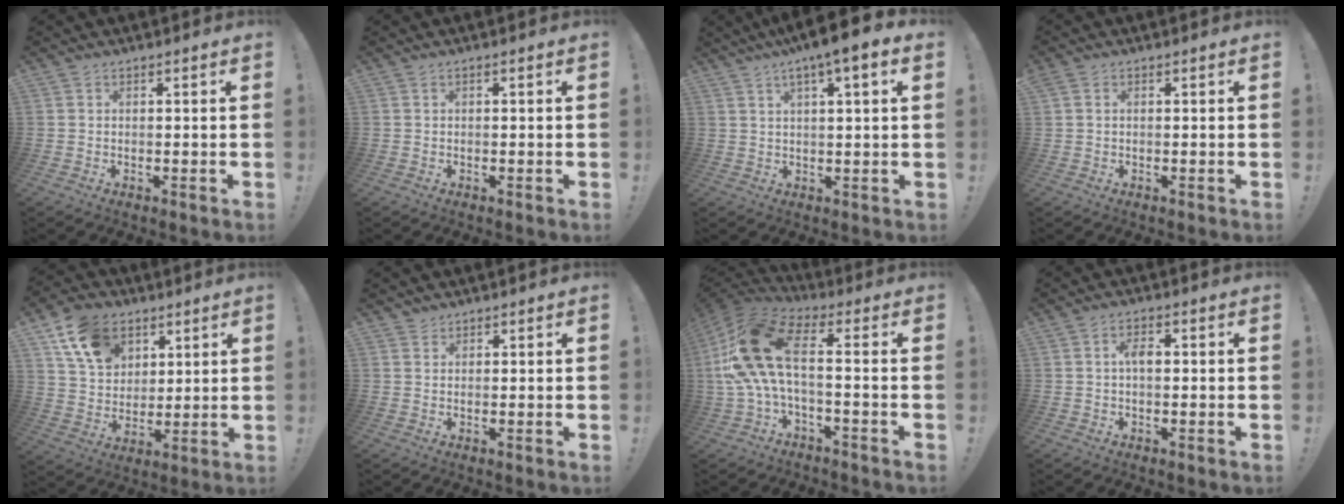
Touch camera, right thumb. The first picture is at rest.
{"total": 0.0}
{"total": 7.3, "force": [3.4, 0.9, 6.4], "torque": [-0.092, -0.020, 0.051]}
{"total": 0.6, "force": [0.2, 0.4, 0.4], "torque": [-0.003, -0.002, 0.002]}
{"total": 14.4, "force": [7.2, 10.6, 6.6], "torque": [-0.111, -0.027, 0.143]}
{"total": 1.9, "force": [1.7, 0.8, 0.0], "torque": [0.006, -0.006, 0.031]}
{"total": 16.6, "force": [0.7, 7.7, 14.7], "torque": [-0.293, 0.004, 0.014]}
{"total": 3.1, "force": [0.4, 1.5, 2.7], "torque": [-0.046, 0.008, 0.002]}